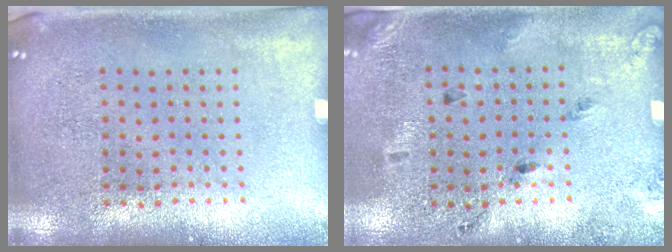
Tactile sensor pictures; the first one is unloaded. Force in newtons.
{"total": 1.8, "press": 1.1, "slide": 1.5}